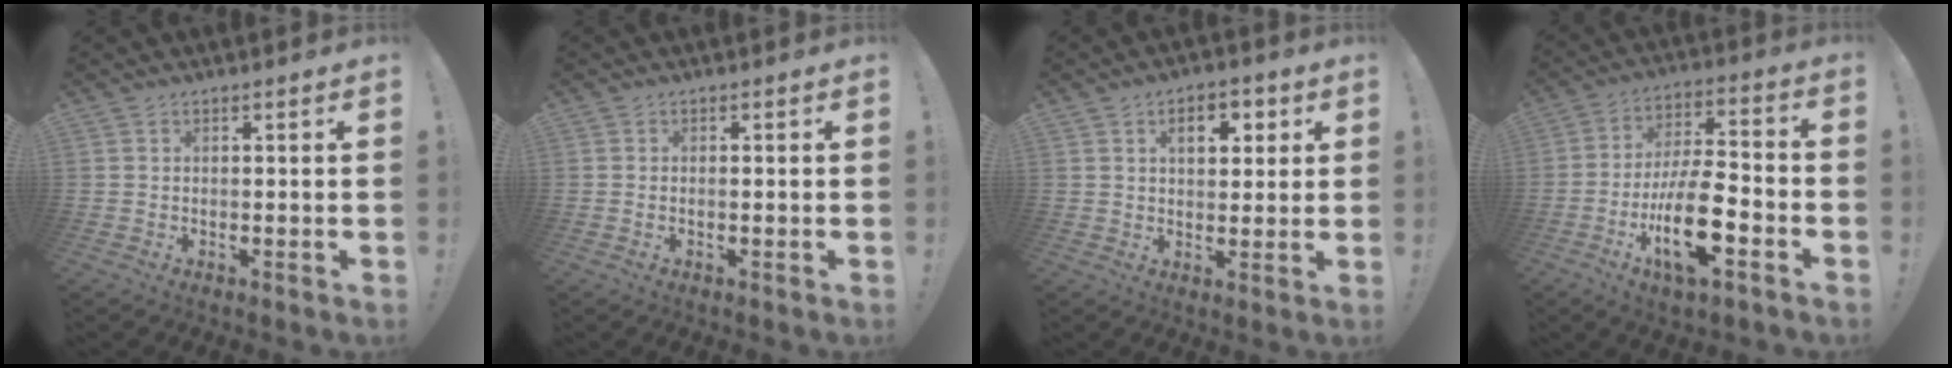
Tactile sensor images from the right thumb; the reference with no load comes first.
{"total": 0.9, "force": [-0.4, 0.1, 0.8], "torque": [-0.021, 0.003, -0.006]}
{"total": 7.3, "force": [2.4, 4.5, 5.2], "torque": [-0.061, -0.002, 0.034]}
{"total": 17.7, "force": [-7.2, 6.2, 14.9], "torque": [-0.278, 0.035, -0.114]}